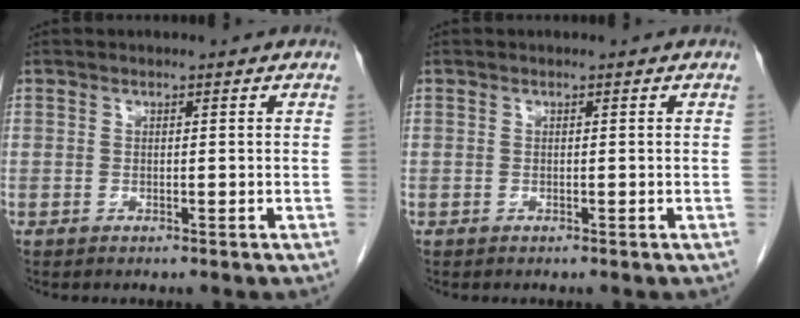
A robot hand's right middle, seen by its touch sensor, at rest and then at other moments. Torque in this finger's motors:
{"motor_torque": [-0.16, 0.06, -0.05, -0.01]}